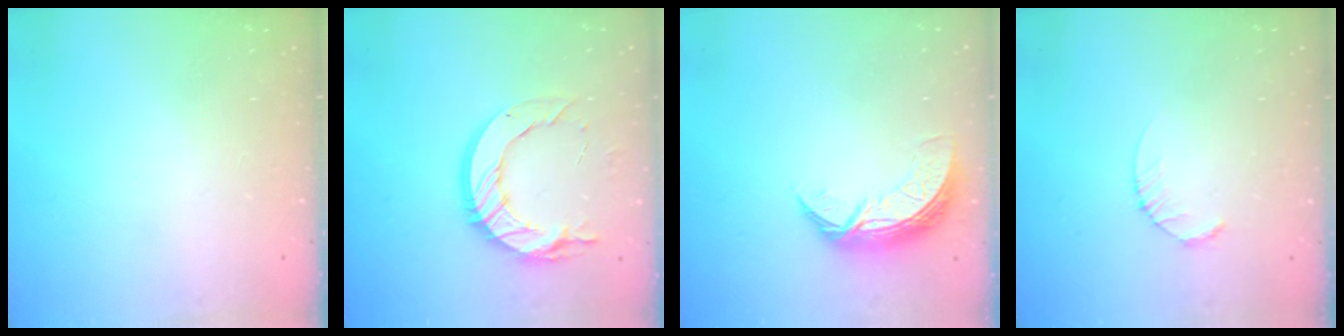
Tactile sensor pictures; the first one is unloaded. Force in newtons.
{"total": 14.6, "press": 14.5, "slide": 0.9}
{"total": 8.2, "press": 8.2, "slide": 0.3}
{"total": 2.6, "press": 2.6, "slide": 0.4}